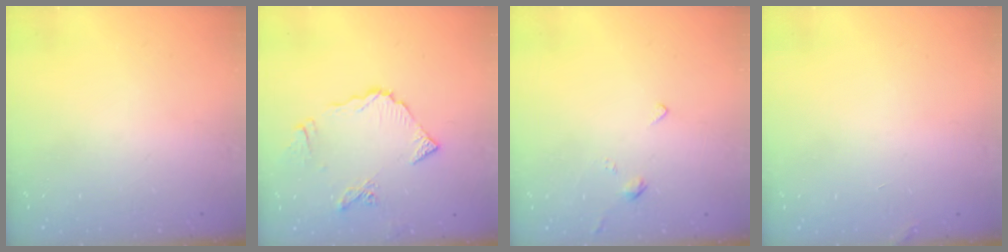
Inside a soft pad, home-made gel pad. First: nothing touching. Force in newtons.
{"total": 9.5, "press": 9.4, "slide": 1.0}
{"total": 2.4, "press": 2.4, "slide": 0.5}
{"total": 2.3, "press": 2.3, "slide": 0.1}